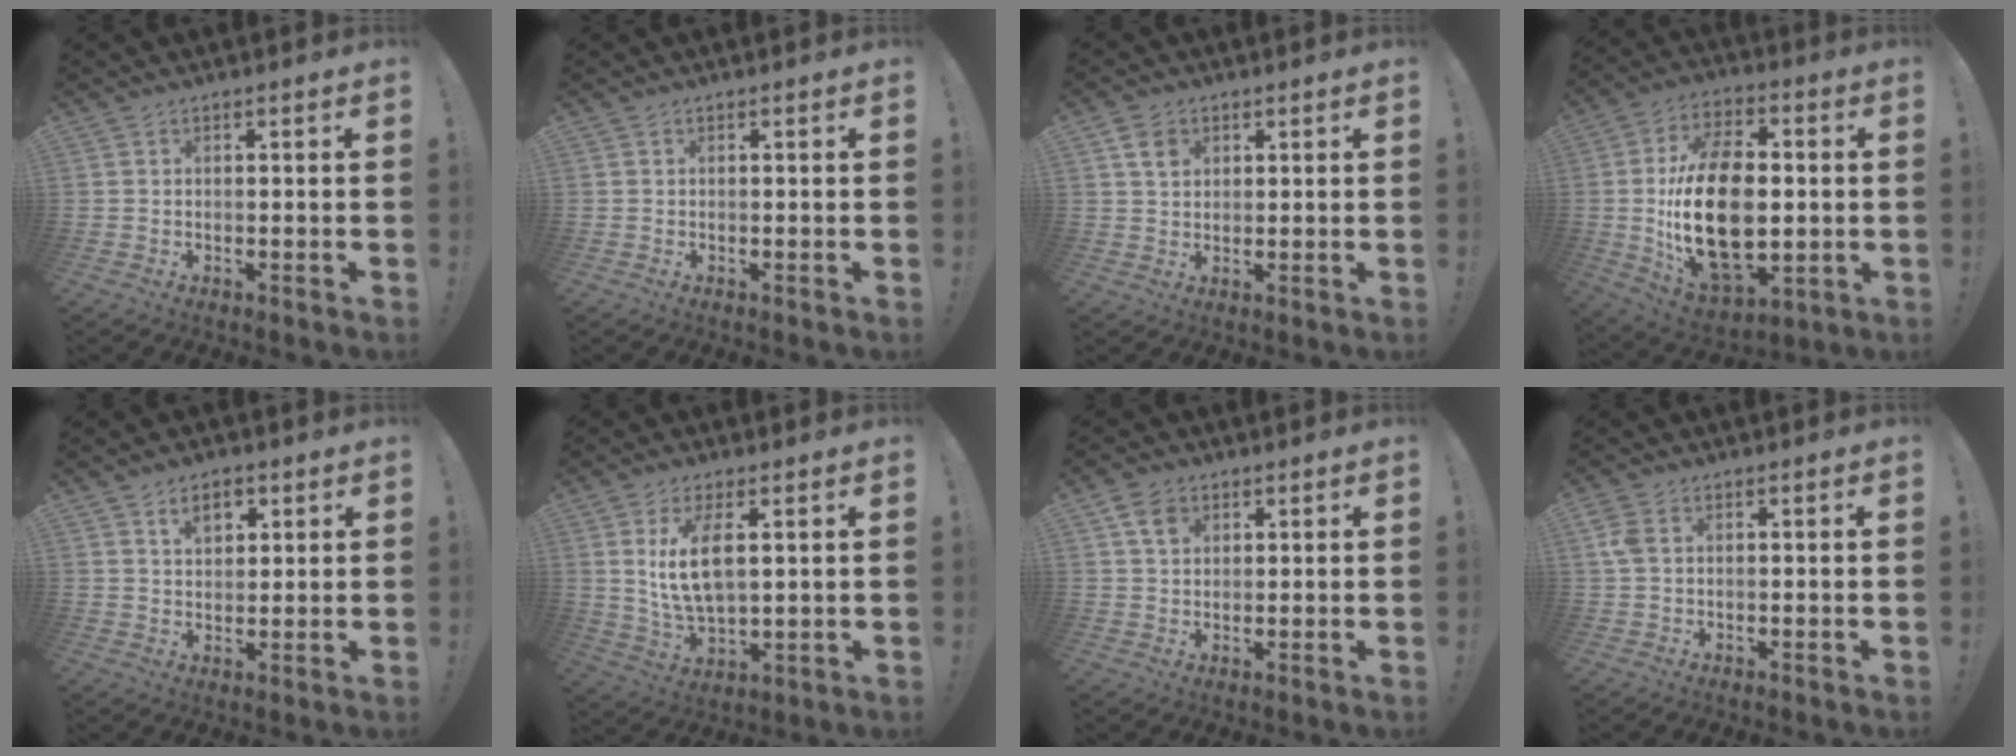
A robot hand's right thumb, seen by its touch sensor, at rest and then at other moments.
{"total": 0.0}
{"total": 5.3, "force": [2.6, 3.9, 2.4], "torque": [-0.030, -0.005, 0.046]}
{"total": 25.3, "force": [-1.3, 15.0, 20.3], "torque": [-0.390, -0.003, -0.018]}
{"total": 6.5, "force": [3.3, 4.2, 3.7], "torque": [-0.058, 0.000, 0.059]}
{"total": 10.9, "force": [3.0, 5.0, 9.2], "torque": [-0.179, -0.012, 0.049]}
{"total": 5.5, "force": [2.7, 4.0, 2.6], "torque": [-0.034, -0.006, 0.050]}
{"total": 3.6, "force": [1.1, 2.3, 2.5], "torque": [-0.057, 0.005, 0.020]}